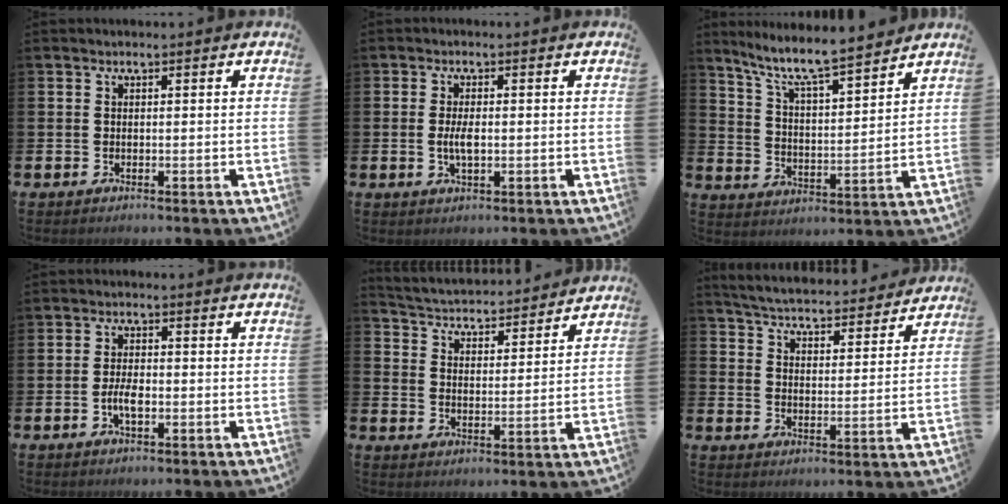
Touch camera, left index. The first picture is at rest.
{"total": 2.9, "force": [-0.1, 1.1, 2.6], "torque": [-0.048, 0.001, -0.003]}
{"total": 8.4, "force": [7.7, 0.6, 3.2], "torque": [-0.095, -0.051, 0.134]}
{"total": 3.1, "force": [-0.8, 1.3, 2.7], "torque": [-0.047, 0.001, -0.016]}
{"total": 4.4, "force": [4.3, 0.8, 0.2], "torque": [-0.030, -0.040, 0.069]}
{"total": 5.5, "force": [5.4, 0.6, 0.5], "torque": [-0.038, -0.043, 0.093]}